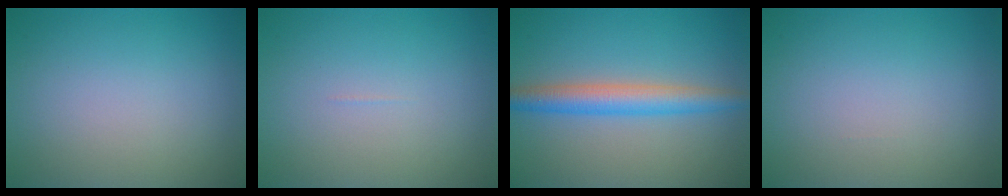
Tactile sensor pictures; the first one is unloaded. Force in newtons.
{"total": 0.0}
{"total": 4.0, "press": 4.0, "slide": 0.0}
{"total": 0.0}